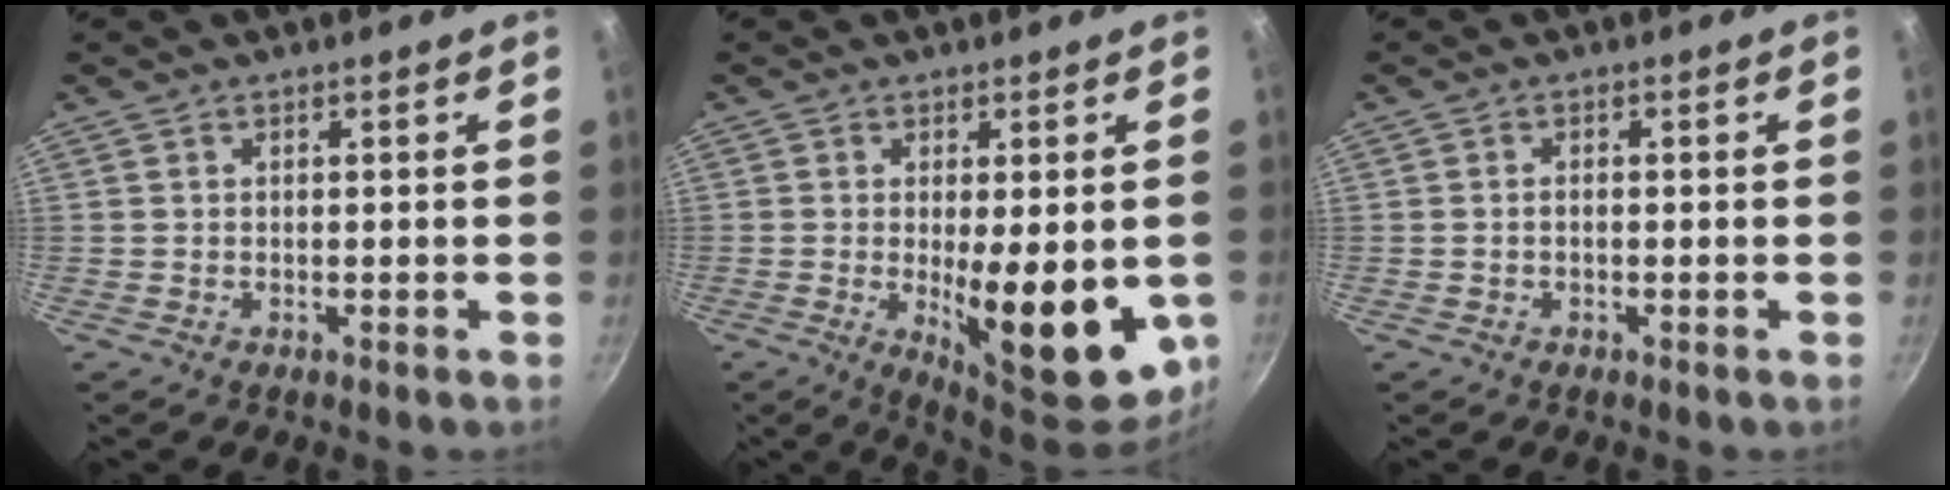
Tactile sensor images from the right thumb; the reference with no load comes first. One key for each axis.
{"total": 16.7, "fx": -2.6, "fy": 5.6, "fz": 15.5, "tx": -0.187, "ty": -0.023, "tz": -0.022}
{"total": 0.9, "fx": -0.3, "fy": 0.5, "fz": 0.7, "tx": -0.016, "ty": 0.007, "tz": -0.008}